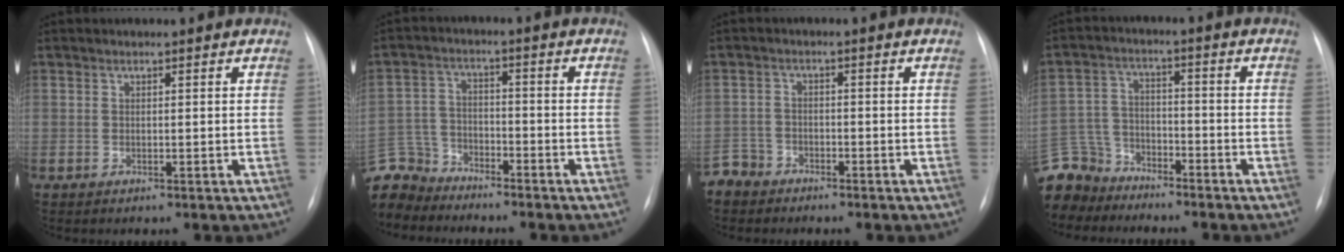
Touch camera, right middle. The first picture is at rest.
{"total": 9.5, "force": [-8.8, 3.6, 0.1], "torque": [-0.016, 0.012, -0.173]}
{"total": 3.5, "force": [-3.0, 1.7, -0.6], "torque": [0.014, 0.002, -0.060]}
{"total": 10.6, "force": [-9.5, 4.7, 0.5], "torque": [-0.028, 0.014, -0.180]}